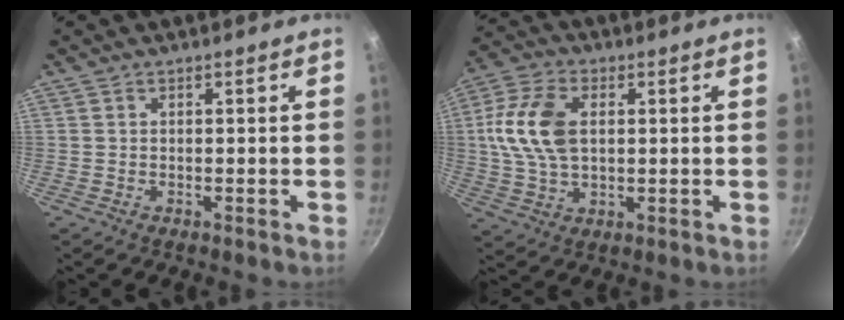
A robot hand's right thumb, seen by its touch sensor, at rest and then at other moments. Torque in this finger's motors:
{"motor_torque": [0.05, 0.48, 0.25, -0.08, 0.12]}